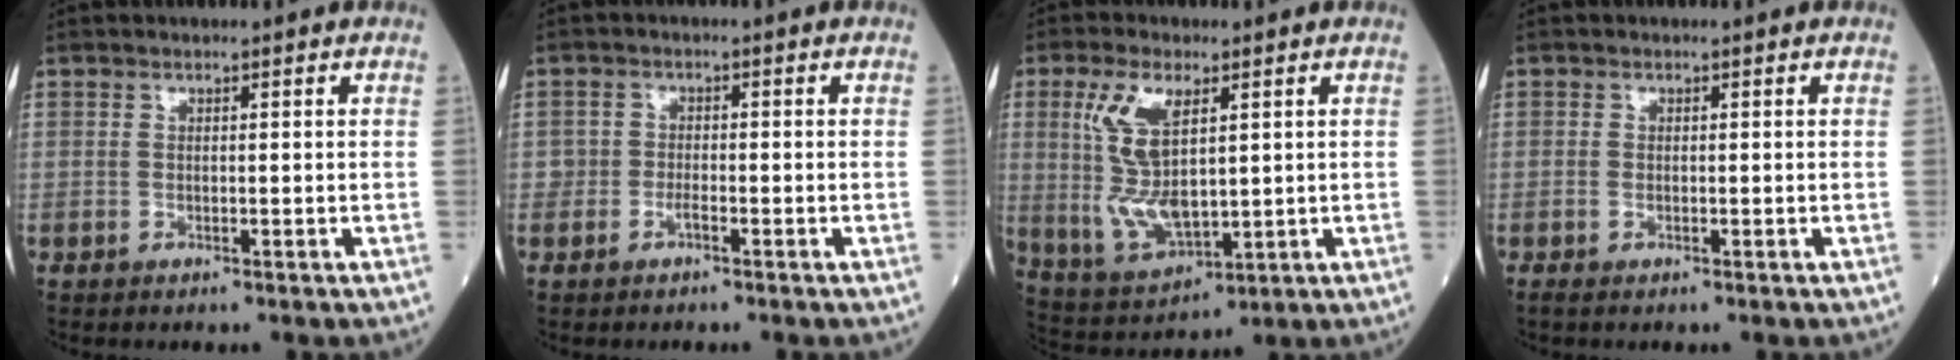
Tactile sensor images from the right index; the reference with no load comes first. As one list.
[{"total": 1.4, "force": [-0.9, 0.8, 0.7], "torque": [-0.008, 0.004, -0.017]}, {"total": 10.9, "force": [2.5, 4.2, 9.8], "torque": [-0.214, 0.000, 0.058]}, {"total": 0.6, "force": [-0.3, 0.2, 0.4], "torque": [-0.012, -0.001, -0.004]}]